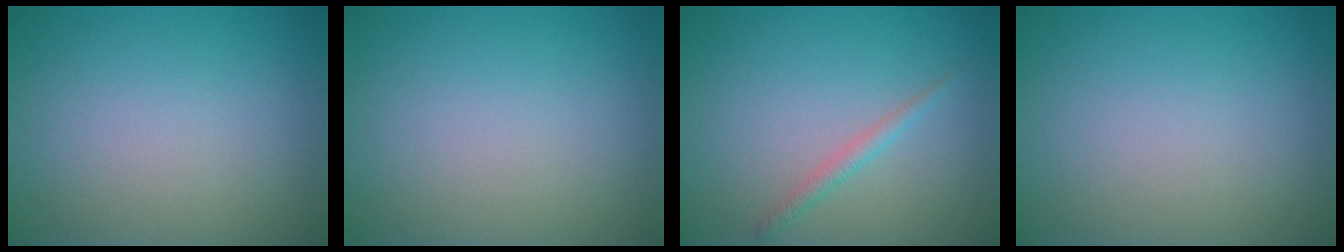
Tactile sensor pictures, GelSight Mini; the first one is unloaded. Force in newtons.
{"total": 0.0}
{"total": 1.2, "press": 1.2, "slide": 0.0}
{"total": 0.0}